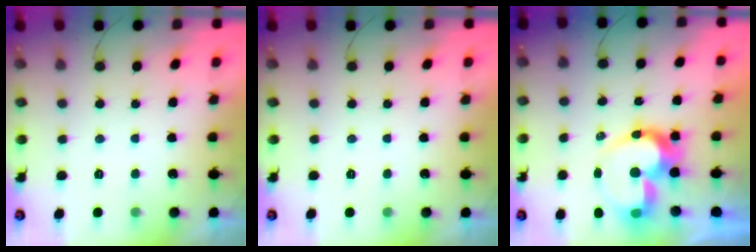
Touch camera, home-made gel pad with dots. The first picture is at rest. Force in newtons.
{"total": 0.0}
{"total": 14.4, "press": 14.3, "slide": 1.6}